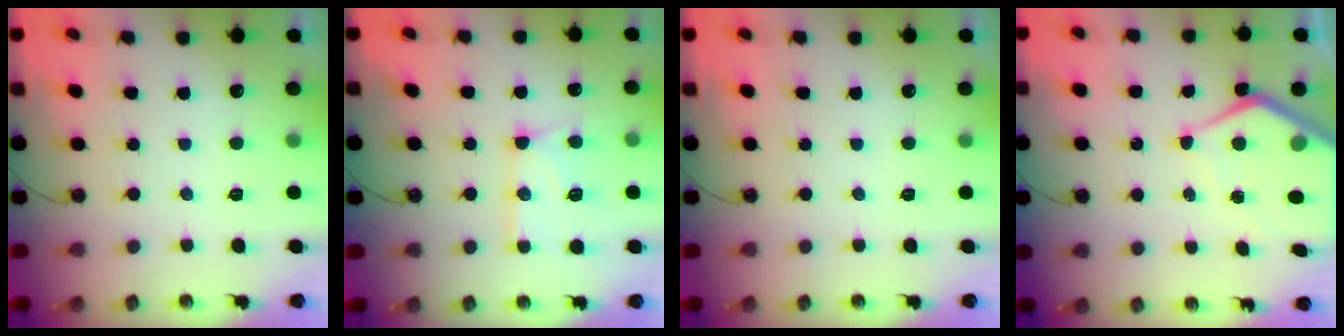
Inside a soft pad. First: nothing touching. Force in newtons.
{"total": 13.6, "press": 13.6, "slide": 1.2}
{"total": 0.0}
{"total": 10.4, "press": 10.3, "slide": 1.2}